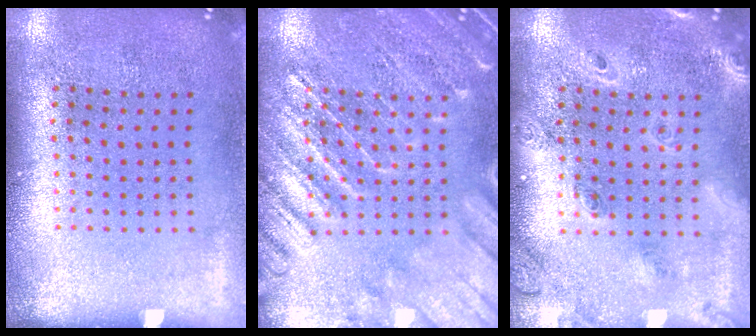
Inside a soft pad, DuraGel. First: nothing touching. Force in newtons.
{"total": 4.7, "press": 4.7, "slide": 0.6}
{"total": 1.8, "press": 1.7, "slide": 0.6}